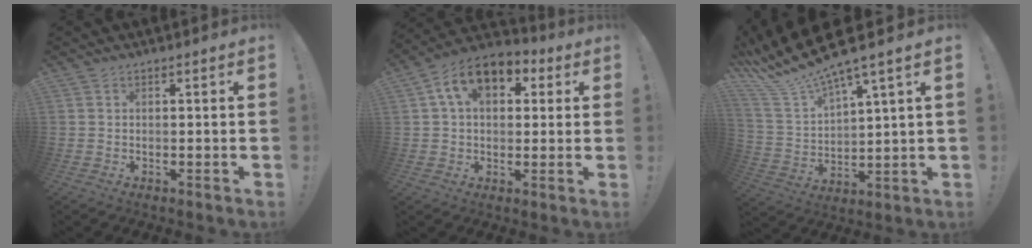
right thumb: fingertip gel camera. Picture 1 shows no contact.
{"total": 12.6, "force": [4.8, 8.2, 8.3], "torque": [-0.133, -0.005, 0.089]}
{"total": 13.4, "force": [11.2, 1.9, 7.2], "torque": [-0.160, -0.081, 0.197]}